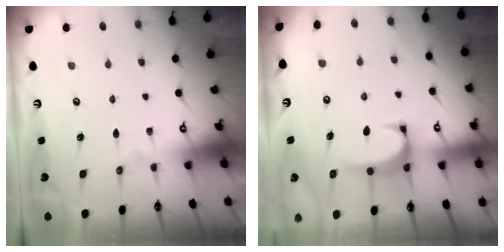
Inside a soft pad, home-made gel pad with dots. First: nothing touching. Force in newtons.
{"total": 1.2, "press": 1.1, "slide": 0.5}